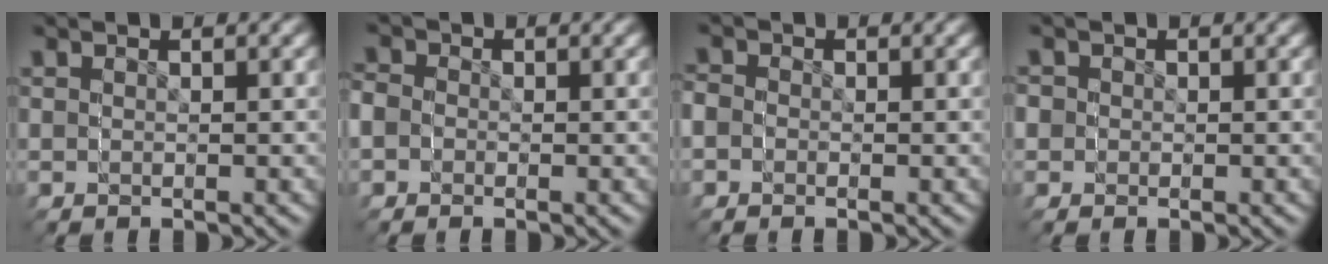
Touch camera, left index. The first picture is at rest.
{"total": 3.1, "force": [-0.5, 3.0, -0.4], "torque": [-0.014, -0.032, -0.001]}
{"total": 2.2, "force": [-0.6, 2.0, -0.6], "torque": [-0.007, -0.029, -0.004]}
{"total": 2.8, "force": [0.4, 2.7, -0.1], "torque": [-0.007, -0.023, 0.011]}